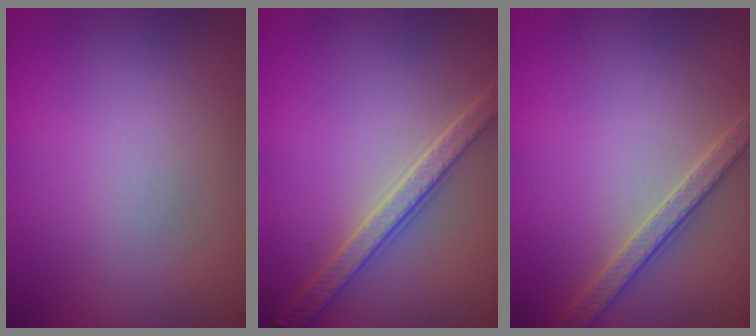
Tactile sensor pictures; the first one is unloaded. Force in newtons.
{"total": 4.0, "press": 3.5, "slide": 2.0}
{"total": 2.8, "press": 2.8, "slide": 0.4}